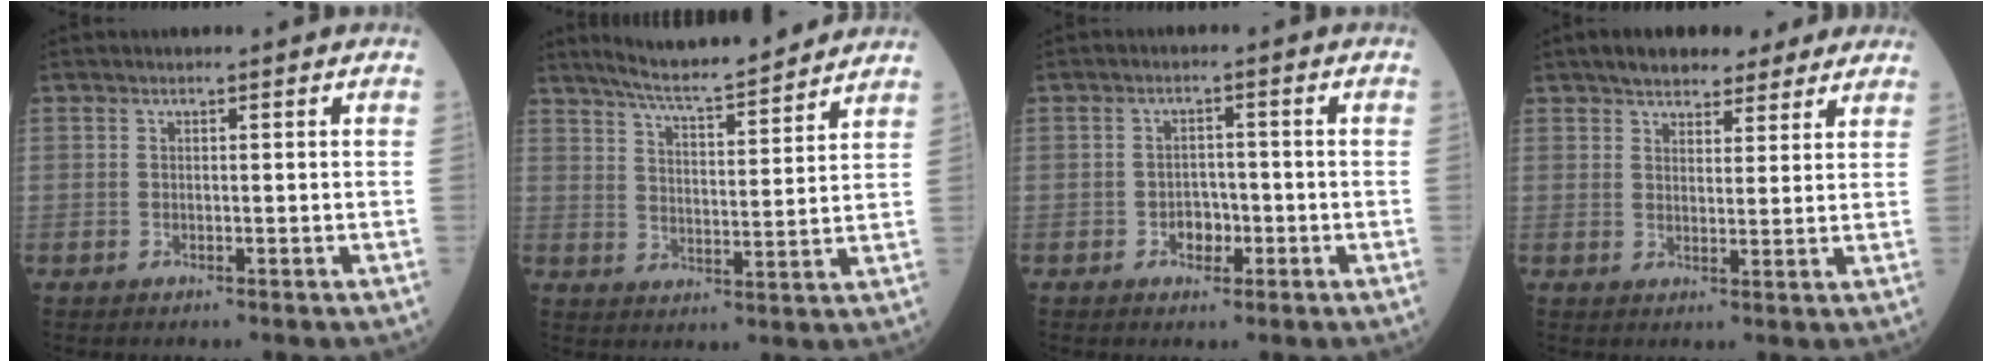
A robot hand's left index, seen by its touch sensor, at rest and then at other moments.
{"total": 13.8, "force": [12.4, 0.7, 6.0], "torque": [-0.101, 0.008, 0.186]}
{"total": 2.8, "force": [-1.3, 1.9, 1.6], "torque": [-0.019, 0.006, -0.019]}
{"total": 9.3, "force": [7.5, 3.7, 4.1], "torque": [-0.045, 0.022, 0.106]}